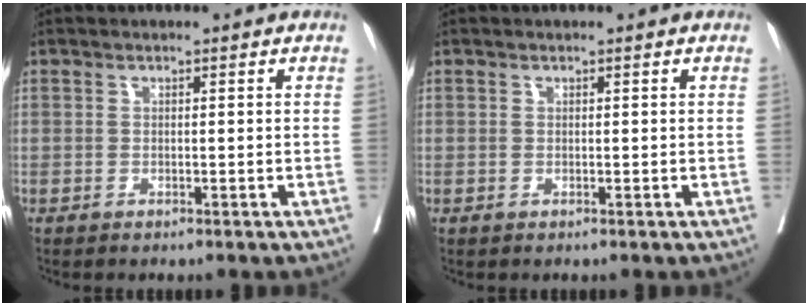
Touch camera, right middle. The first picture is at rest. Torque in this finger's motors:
{"motor_torque": [0.14, -0.02, -0.05, 0.00]}